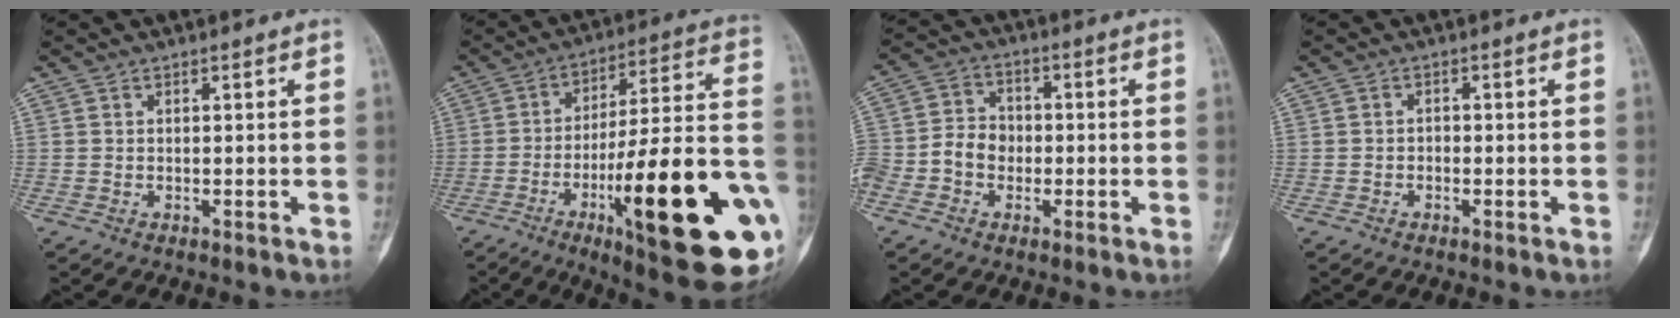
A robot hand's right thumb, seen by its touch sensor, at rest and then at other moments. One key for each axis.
{"total": 30.5, "fx": -9.3, "fy": 6.8, "fz": 28.2, "tx": -0.372, "ty": 0.017, "tz": -0.133}
{"total": 10.6, "fx": -2.2, "fy": 8.7, "fz": 5.6, "tx": -0.105, "ty": 0.032, "tz": -0.045}
{"total": 1.0, "fx": -0.5, "fy": 0.8, "fz": 0.4, "tx": 0.001, "ty": 0.005, "tz": -0.010}